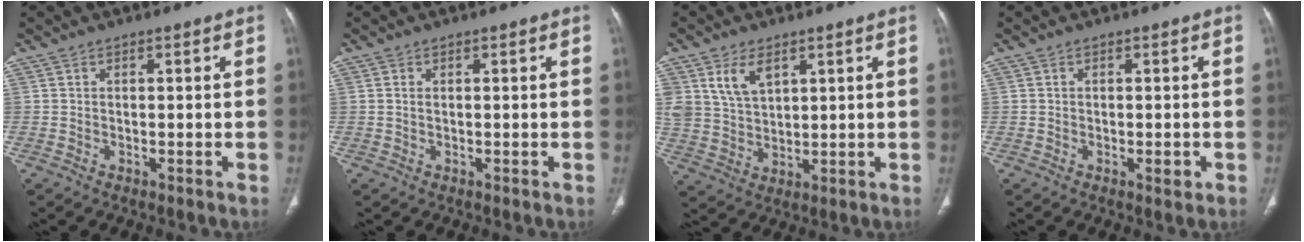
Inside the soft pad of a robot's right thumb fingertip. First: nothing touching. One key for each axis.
{"total": 0.8, "fx": 0.2, "fy": 0.5, "fz": 0.6, "tx": -0.018, "ty": 0.003, "tz": 0.005}
{"total": 7.5, "fx": 3.8, "fy": 4.7, "fz": 4.3, "tx": -0.071, "ty": -0.018, "tz": 0.083}
{"total": 1.5, "fx": -0.5, "fy": 0.6, "fz": 1.3, "tx": -0.015, "ty": -0.002, "tz": -0.005}